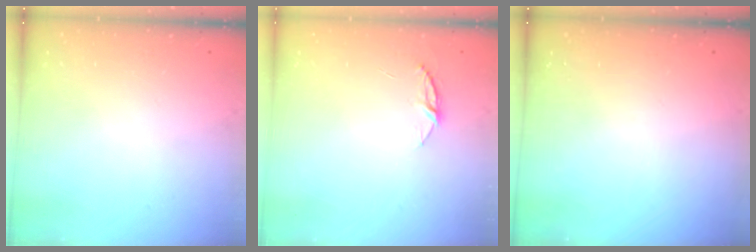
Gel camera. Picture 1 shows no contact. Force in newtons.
{"total": 4.6, "press": 4.5, "slide": 0.4}
{"total": 0.0}